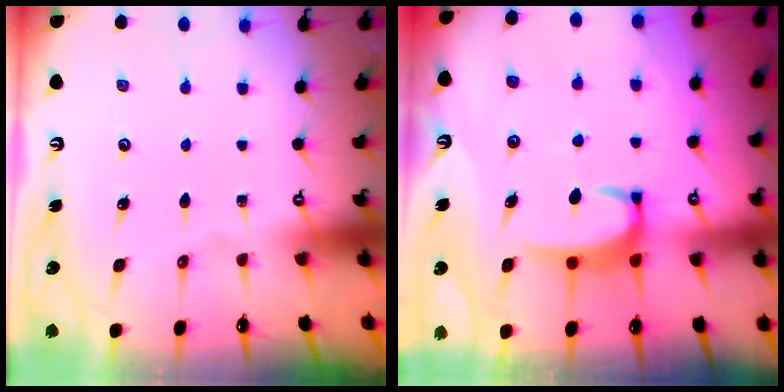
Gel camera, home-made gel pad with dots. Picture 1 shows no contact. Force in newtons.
{"total": 2.8, "press": 2.7, "slide": 0.5}